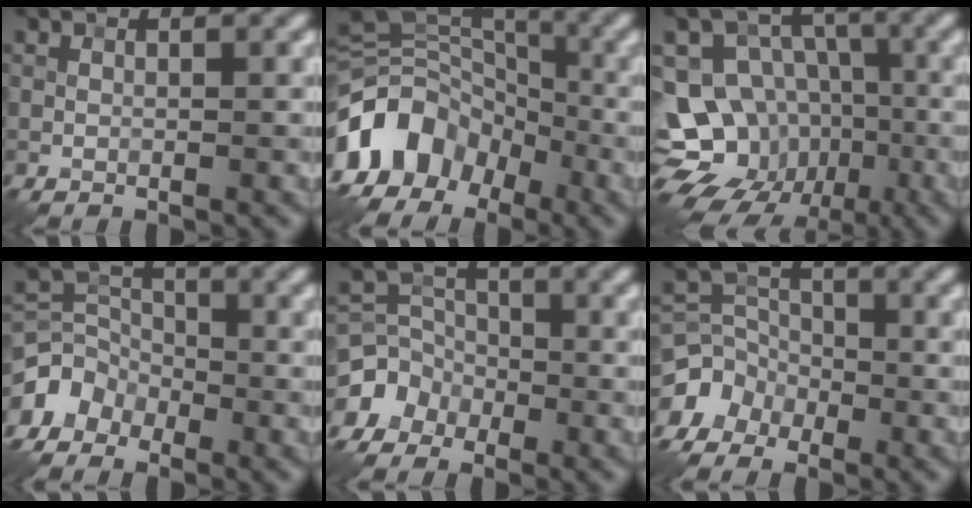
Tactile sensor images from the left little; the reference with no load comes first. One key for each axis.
{"total": 12.3, "fx": -5.9, "fy": 8.8, "fz": 6.4, "tx": -0.138, "ty": 0.003, "tz": -0.124}
{"total": 15.8, "fx": -6.5, "fy": 13.4, "fz": 5.3, "tx": -0.098, "ty": -0.012, "tz": -0.103}
{"total": 4.1, "fx": -2.9, "fy": 2.6, "fz": 1.0, "tx": -0.012, "ty": 0.013, "tz": -0.065}
{"total": 5.6, "fx": -3.5, "fy": 4.3, "fz": 0.8, "tx": 0.009, "ty": 0.004, "tz": -0.078}
{"total": 5.7, "fx": -3.8, "fy": 4.1, "fz": 0.9, "tx": 0.012, "ty": 0.001, "tz": -0.080}